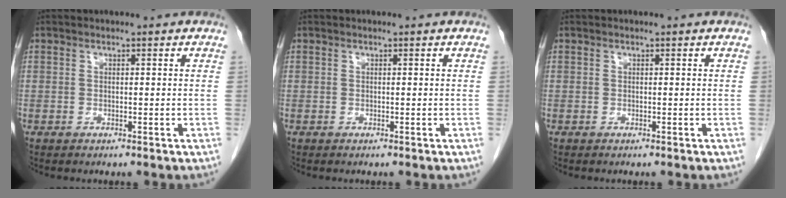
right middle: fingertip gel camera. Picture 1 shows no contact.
{"total": 0.0}
{"total": 0.0}